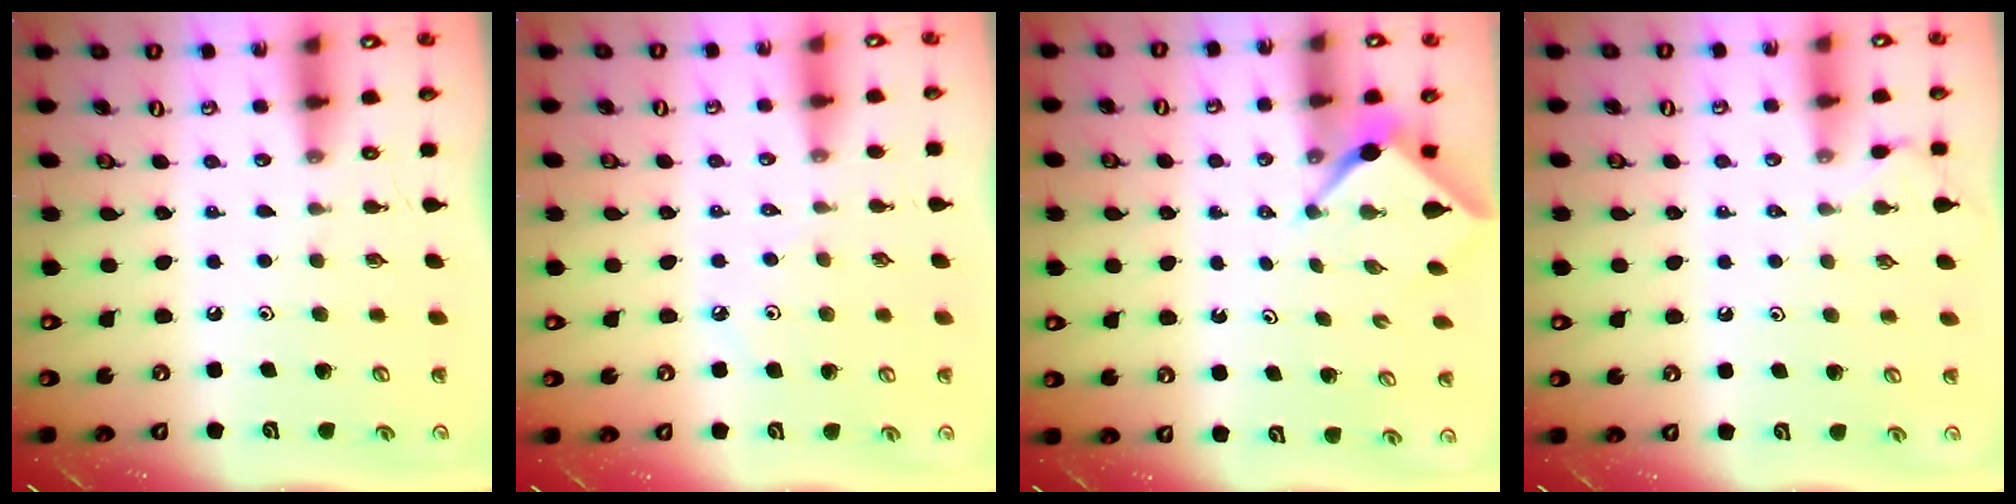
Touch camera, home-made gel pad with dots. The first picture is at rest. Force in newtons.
{"total": 2.3, "press": 2.2, "slide": 0.5}
{"total": 2.6, "press": 2.6, "slide": 0.3}
{"total": 2.4, "press": 2.4, "slide": 0.3}